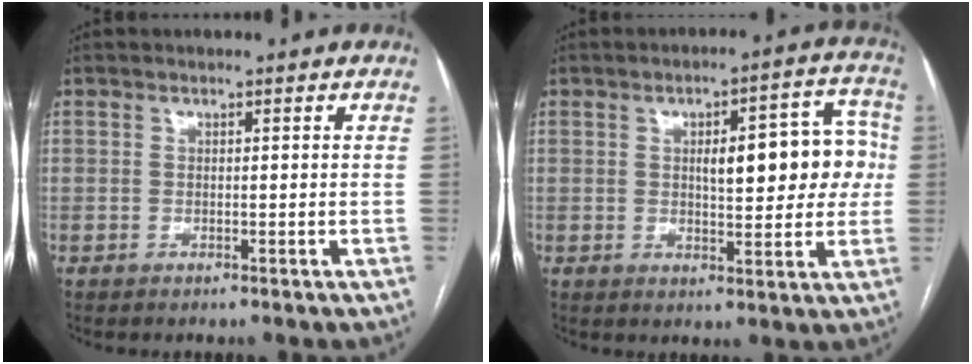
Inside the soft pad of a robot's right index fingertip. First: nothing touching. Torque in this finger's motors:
{"motor_torque": [0.45, 0.07, 0.32, 0.08]}